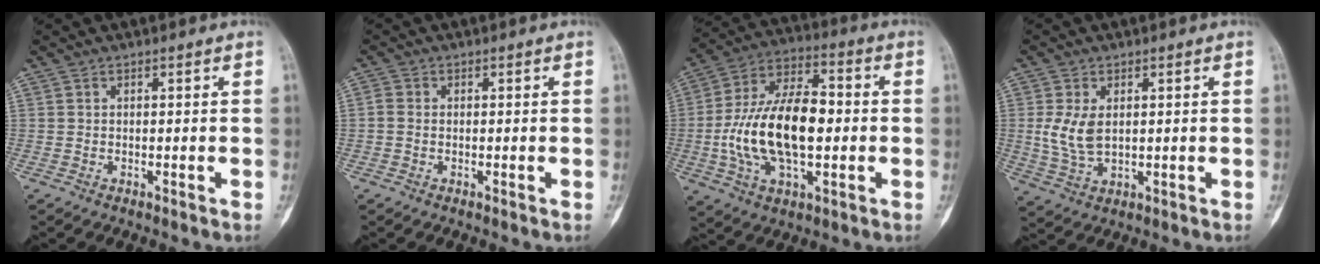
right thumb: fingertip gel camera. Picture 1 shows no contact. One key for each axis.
{"total": 1.5, "fx": -0.1, "fy": 1.3, "fz": 0.9, "tx": -0.015, "ty": 0.002, "tz": -0.003}
{"total": 19.7, "fx": -1.6, "fy": 10.3, "fz": 16.8, "tx": -0.312, "ty": 0.026, "tz": -0.027}
{"total": 6.7, "fx": 1.0, "fy": 4.0, "fz": 5.2, "tx": -0.105, "ty": -0.006, "tz": 0.028}